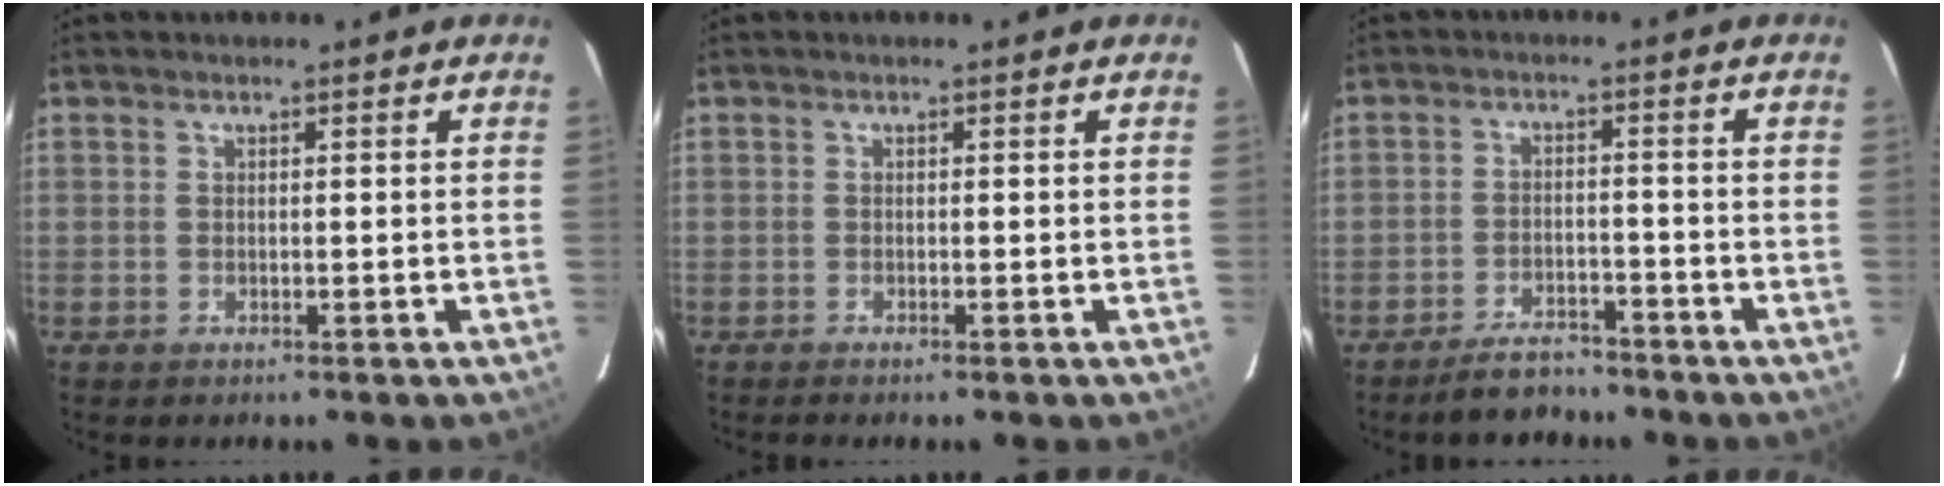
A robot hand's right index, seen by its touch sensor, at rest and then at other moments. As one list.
[{"total": 0.9, "force": [-0.8, -0.1, 0.4], "torque": [-0.007, -0.001, -0.013]}, {"total": 5.1, "force": [-4.4, 2.0, 1.4], "torque": [-0.029, -0.002, -0.072]}]